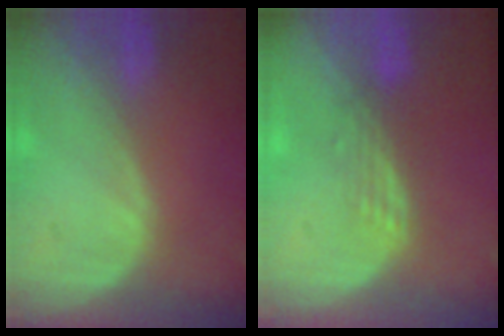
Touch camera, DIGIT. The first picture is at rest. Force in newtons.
{"total": 3.0, "press": 2.5, "slide": 1.7}